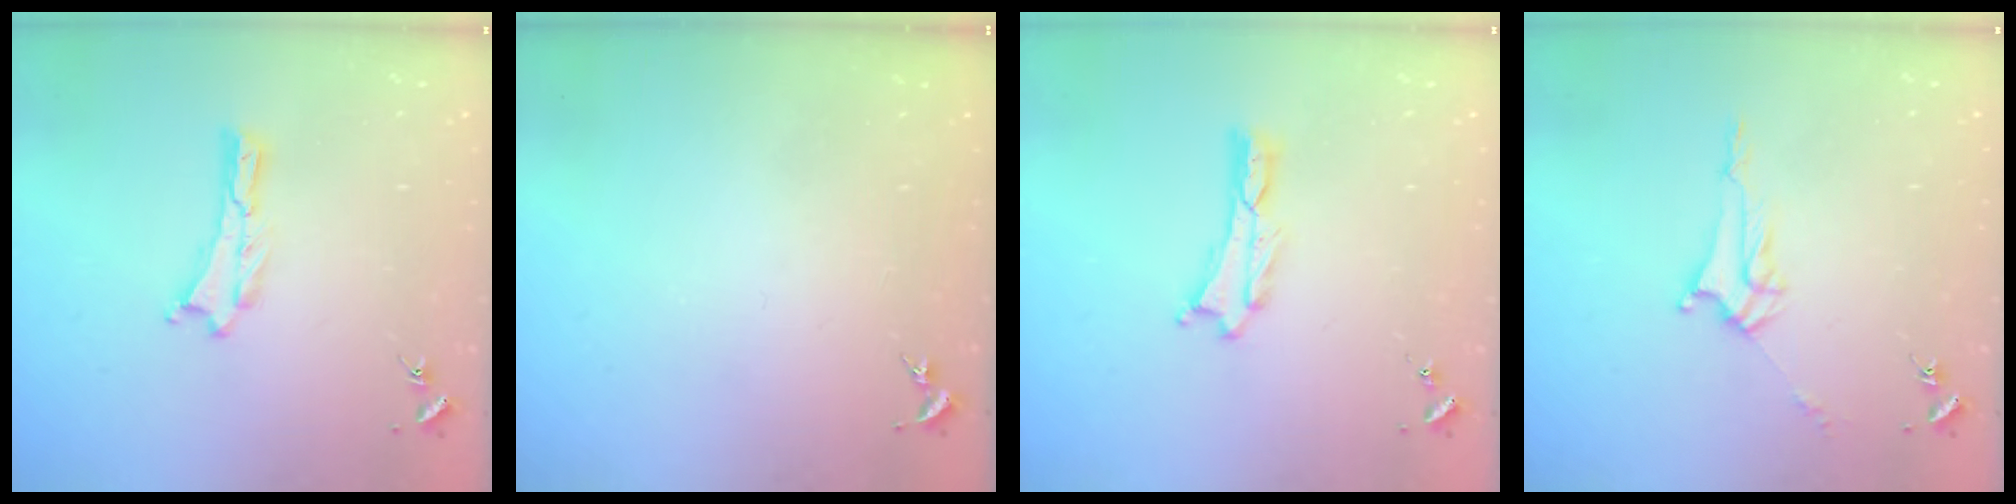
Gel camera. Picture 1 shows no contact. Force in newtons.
{"total": 0.0}
{"total": 0.0}
{"total": 3.0, "press": 3.0, "slide": 0.3}